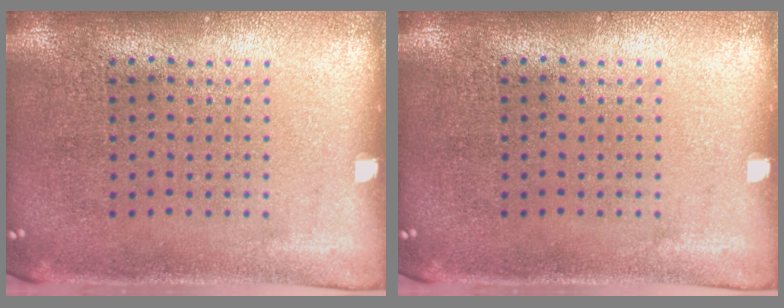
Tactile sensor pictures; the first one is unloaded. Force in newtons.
{"total": 0.0}